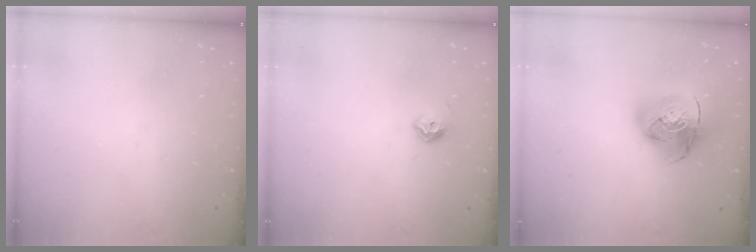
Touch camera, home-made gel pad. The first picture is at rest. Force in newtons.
{"total": 6.4, "press": 6.3, "slide": 1.1}
{"total": 13.4, "press": 13.3, "slide": 1.7}